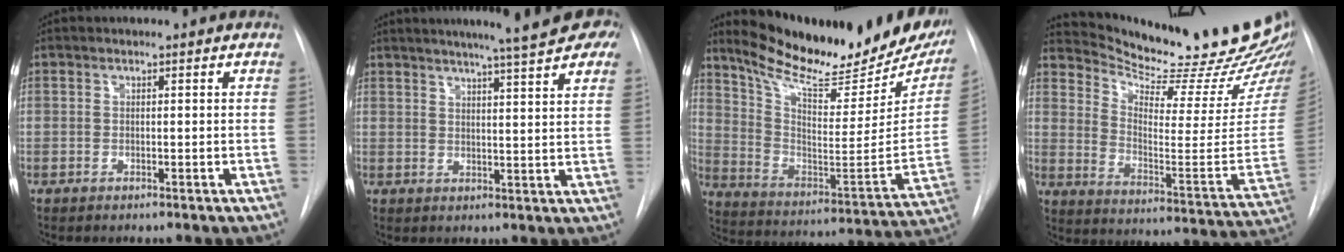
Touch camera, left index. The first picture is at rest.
{"total": 18.3, "force": [14.2, 1.7, 11.3], "torque": [-0.164, 0.013, 0.167]}
{"total": 27.6, "force": [23.2, 5.5, 13.9], "torque": [-0.219, -0.063, 0.326]}
{"total": 28.1, "force": [25.5, 3.6, 11.3], "torque": [-0.172, -0.121, 0.330]}